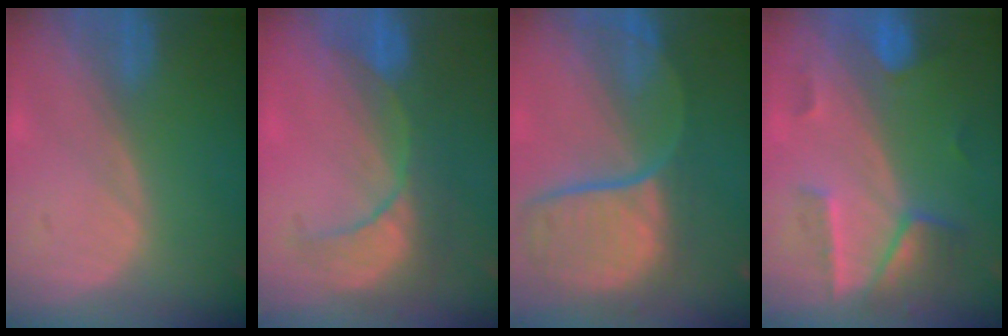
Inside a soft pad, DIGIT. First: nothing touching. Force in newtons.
{"total": 8.1, "press": 8.1, "slide": 0.9}
{"total": 11.4, "press": 9.7, "slide": 5.9}
{"total": 7.2, "press": 6.3, "slide": 3.4}